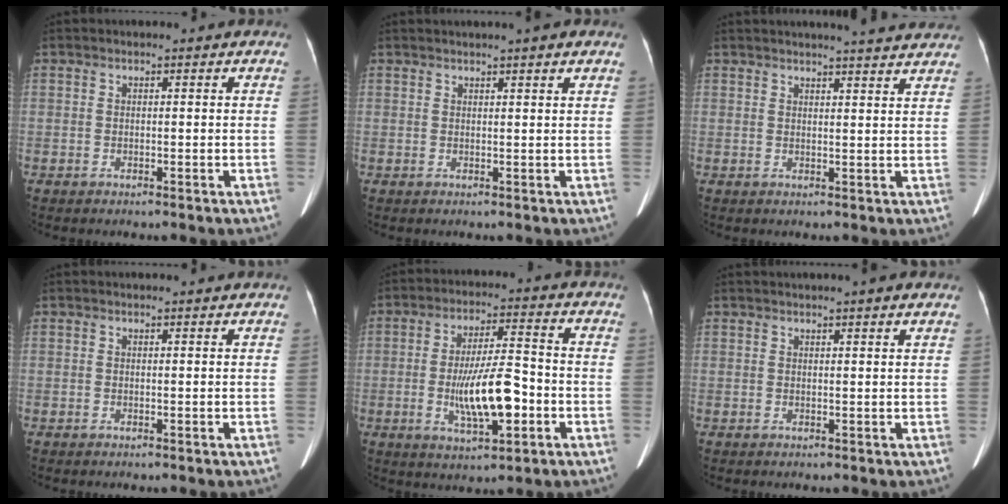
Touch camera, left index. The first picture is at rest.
{"total": 3.6, "force": [2.8, -0.1, 2.2], "torque": [-0.030, 0.022, 0.038]}
{"total": 11.0, "force": [10.1, 0.8, 4.4], "torque": [-0.052, 0.006, 0.105]}
{"total": 1.5, "force": [1.5, -0.2, 0.4], "torque": [-0.010, 0.009, 0.020]}
{"total": 10.4, "force": [-2.5, 2.5, 9.8], "torque": [-0.183, 0.001, -0.039]}
{"total": 3.8, "force": [3.1, 0.0, 2.2], "torque": [-0.028, 0.021, 0.039]}